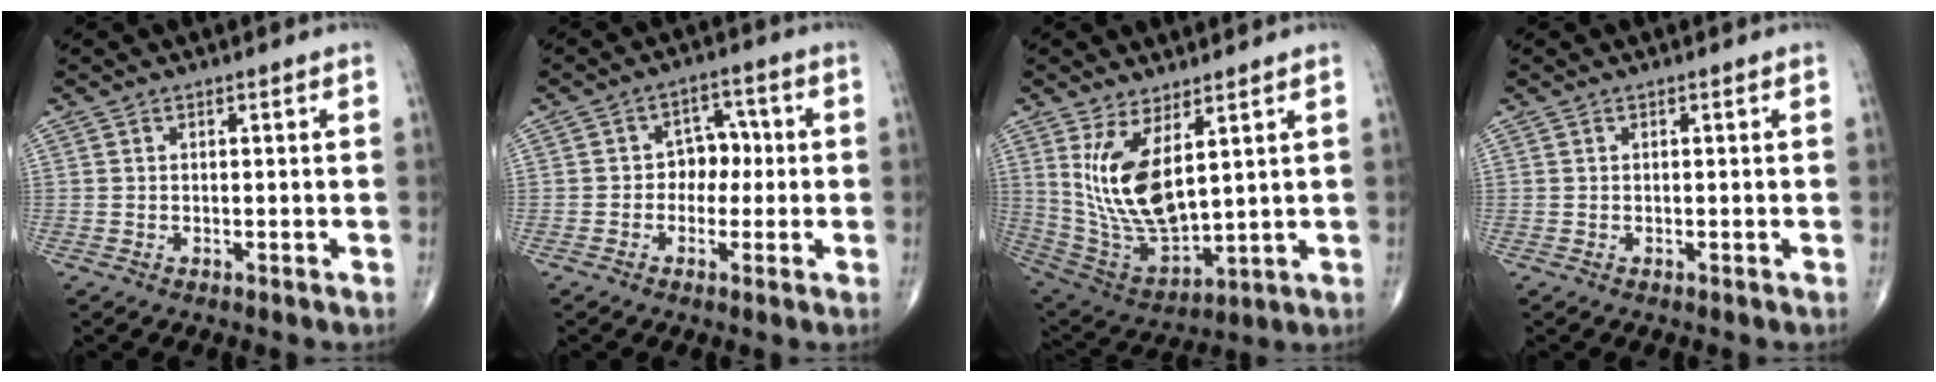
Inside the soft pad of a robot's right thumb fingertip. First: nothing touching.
{"total": 5.5, "force": [-0.4, 4.3, 3.4], "torque": [-0.012, 0.019, -0.016]}
{"total": 14.1, "force": [4.8, 6.2, 11.8], "torque": [-0.224, -0.034, 0.117]}
{"total": 0.0}